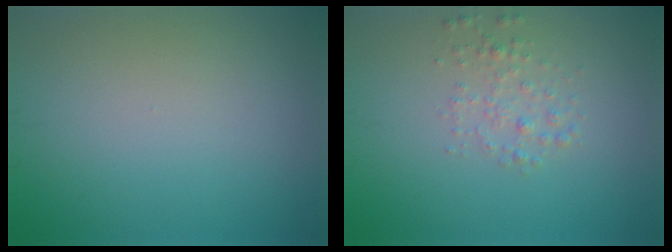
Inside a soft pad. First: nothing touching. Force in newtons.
{"total": 1.7, "press": 1.7, "slide": 0.1}